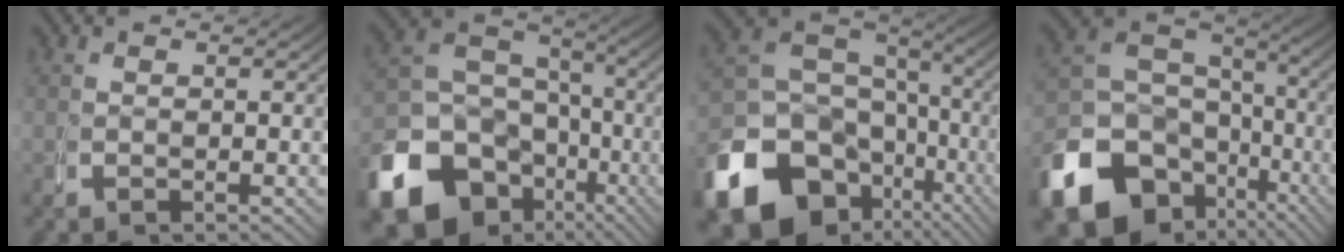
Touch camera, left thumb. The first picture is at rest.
{"total": 13.7, "force": [-4.7, 10.5, 7.5], "torque": [-0.139, -0.056, -0.052]}
{"total": 13.5, "force": [-3.7, 9.9, 8.4], "torque": [-0.156, -0.049, -0.035]}
{"total": 12.3, "force": [-3.3, 9.1, 7.5], "torque": [-0.147, -0.043, -0.032]}